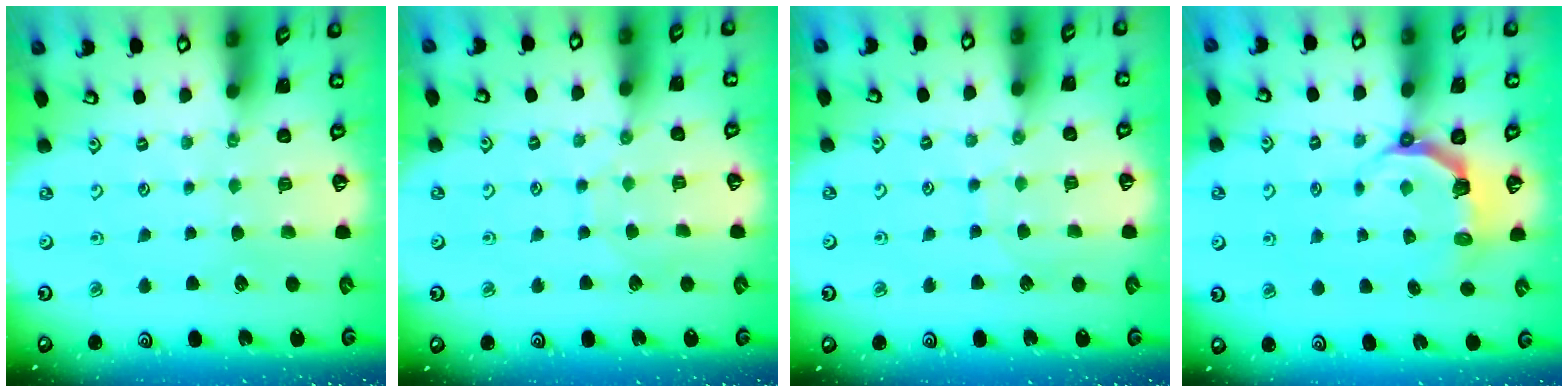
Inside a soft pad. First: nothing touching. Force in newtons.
{"total": 5.4, "press": 5.4, "slide": 0.5}
{"total": 6.5, "press": 6.5, "slide": 0.5}
{"total": 5.4, "press": 3.7, "slide": 3.9}